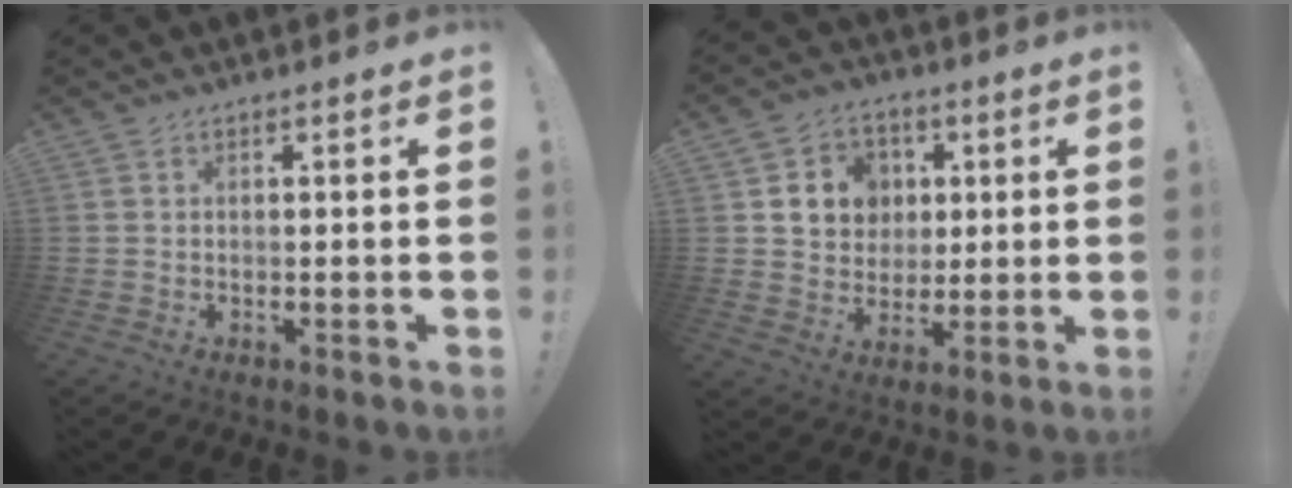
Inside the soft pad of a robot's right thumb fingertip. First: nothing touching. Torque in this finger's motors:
{"motor_torque": [1.28, 1.25, 0.23, -0.04, 0.01]}